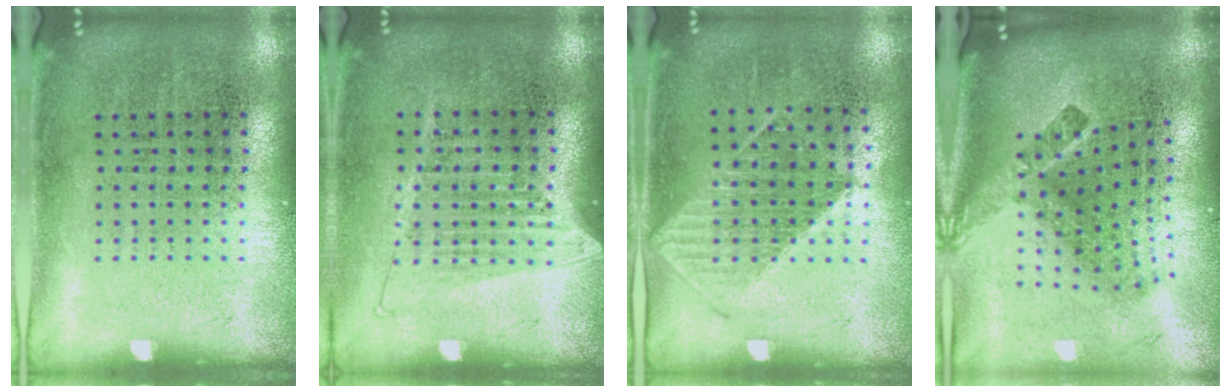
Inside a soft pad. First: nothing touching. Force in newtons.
{"total": 1.3, "press": 1.2, "slide": 0.6}
{"total": 0.9, "press": 0.8, "slide": 0.4}
{"total": 2.6, "press": 1.6, "slide": 2.1}